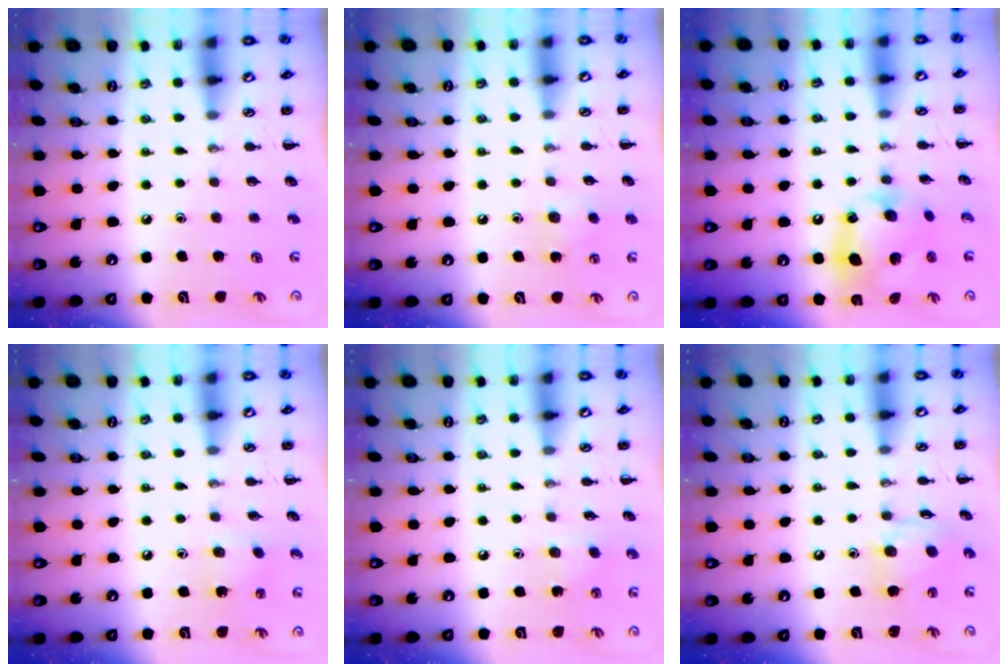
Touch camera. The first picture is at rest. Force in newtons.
{"total": 5.9, "press": 5.7, "slide": 1.4}
{"total": 13.4, "press": 13.3, "slide": 1.8}
{"total": 2.0, "press": 1.9, "slide": 0.5}
{"total": 2.5, "press": 2.4, "slide": 0.8}
{"total": 9.6, "press": 9.5, "slide": 1.0}